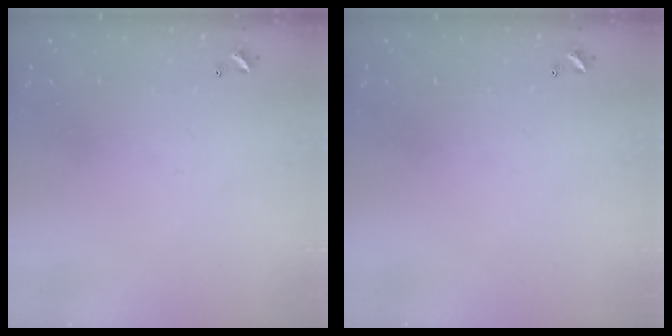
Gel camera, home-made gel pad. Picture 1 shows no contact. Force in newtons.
{"total": 0.0}